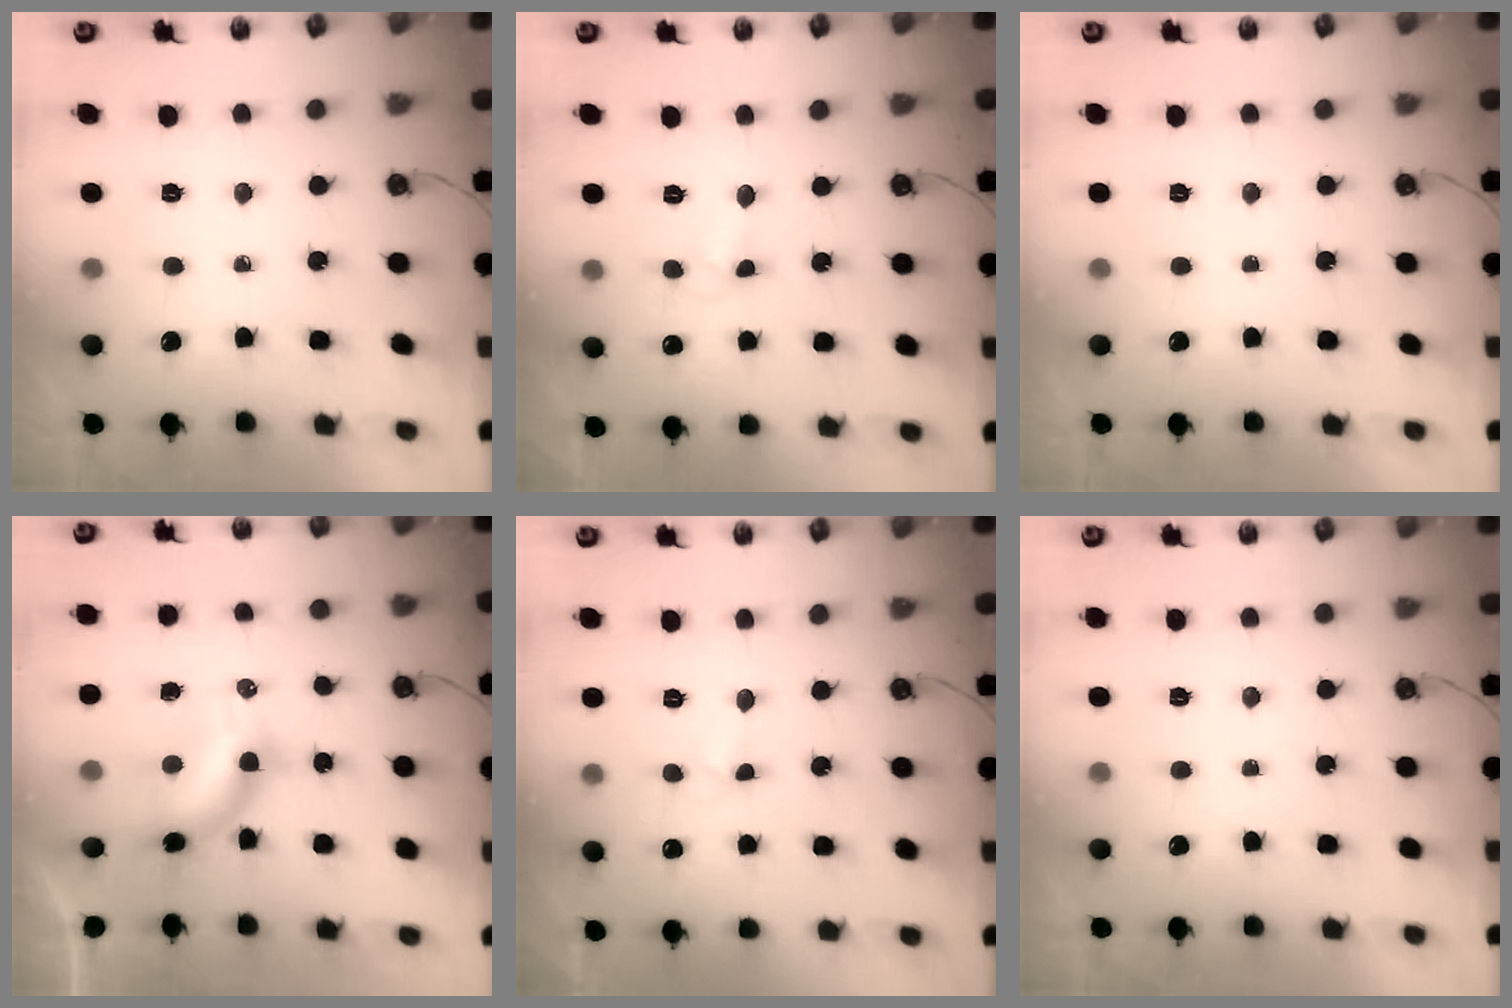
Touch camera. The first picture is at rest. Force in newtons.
{"total": 5.6, "press": 5.6, "slide": 0.8}
{"total": 0.0}
{"total": 7.9, "press": 6.9, "slide": 3.8}
{"total": 3.9, "press": 3.9, "slide": 0.5}
{"total": 0.0}